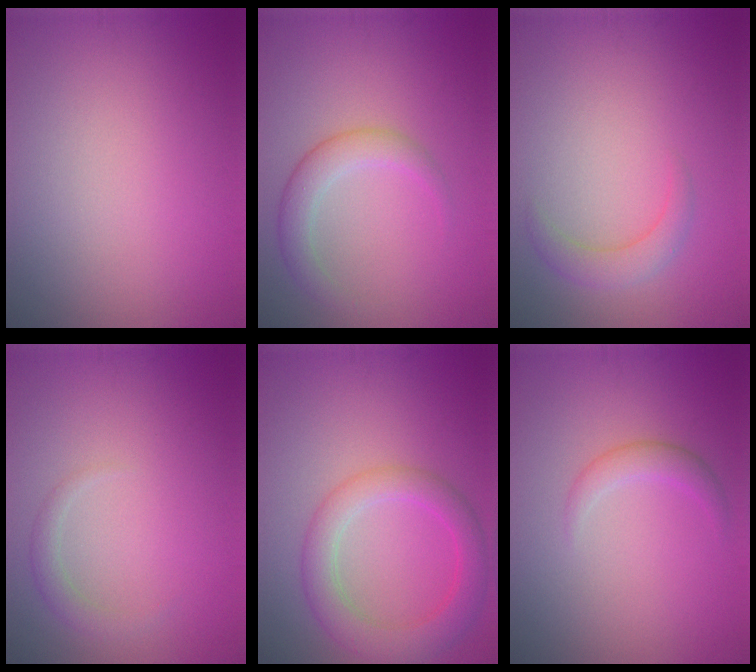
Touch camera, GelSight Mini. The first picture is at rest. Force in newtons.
{"total": 2.8, "press": 2.8, "slide": 0.1}
{"total": 2.0, "press": 2.0, "slide": 0.1}
{"total": 1.3, "press": 1.3, "slide": 0.1}
{"total": 4.6, "press": 4.6, "slide": 0.2}
{"total": 1.7, "press": 1.7, "slide": 0.1}